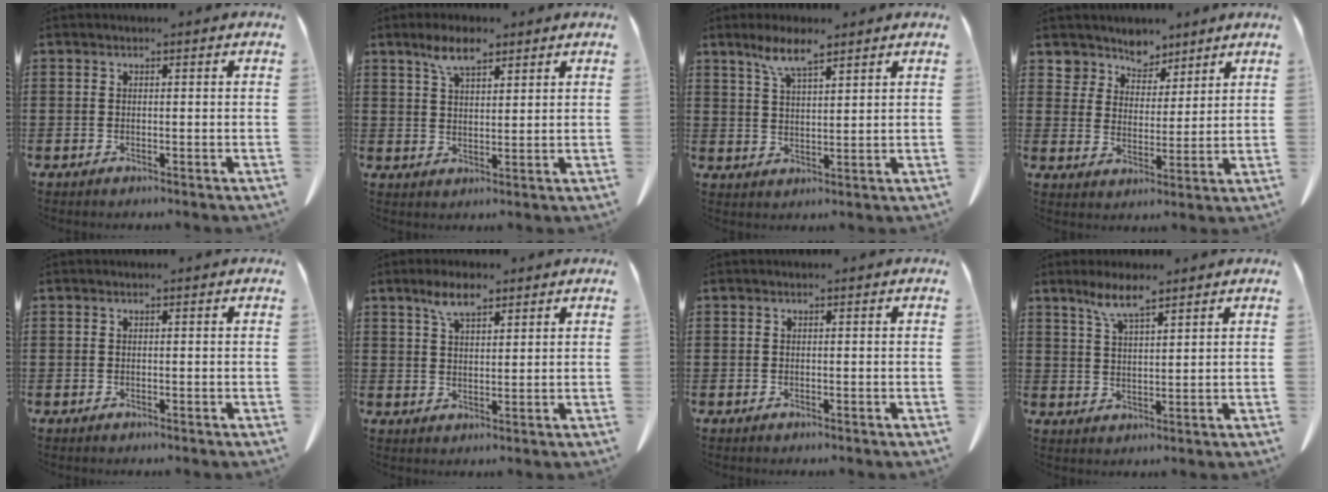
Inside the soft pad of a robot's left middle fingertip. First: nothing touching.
{"total": 5.5, "force": [3.7, 1.9, 3.7], "torque": [-0.080, 0.002, 0.066]}
{"total": 6.0, "force": [4.2, 1.2, 4.2], "torque": [-0.091, -0.002, 0.073]}
{"total": 5.9, "force": [5.3, 2.7, -0.2], "torque": [-0.030, -0.033, 0.098]}
{"total": 0.0}
{"total": 5.1, "force": [3.3, 1.8, 3.4], "torque": [-0.074, 0.003, 0.060]}
{"total": 0.0}
{"total": 5.5, "force": [4.0, 0.8, 3.7], "torque": [-0.081, -0.004, 0.070]}